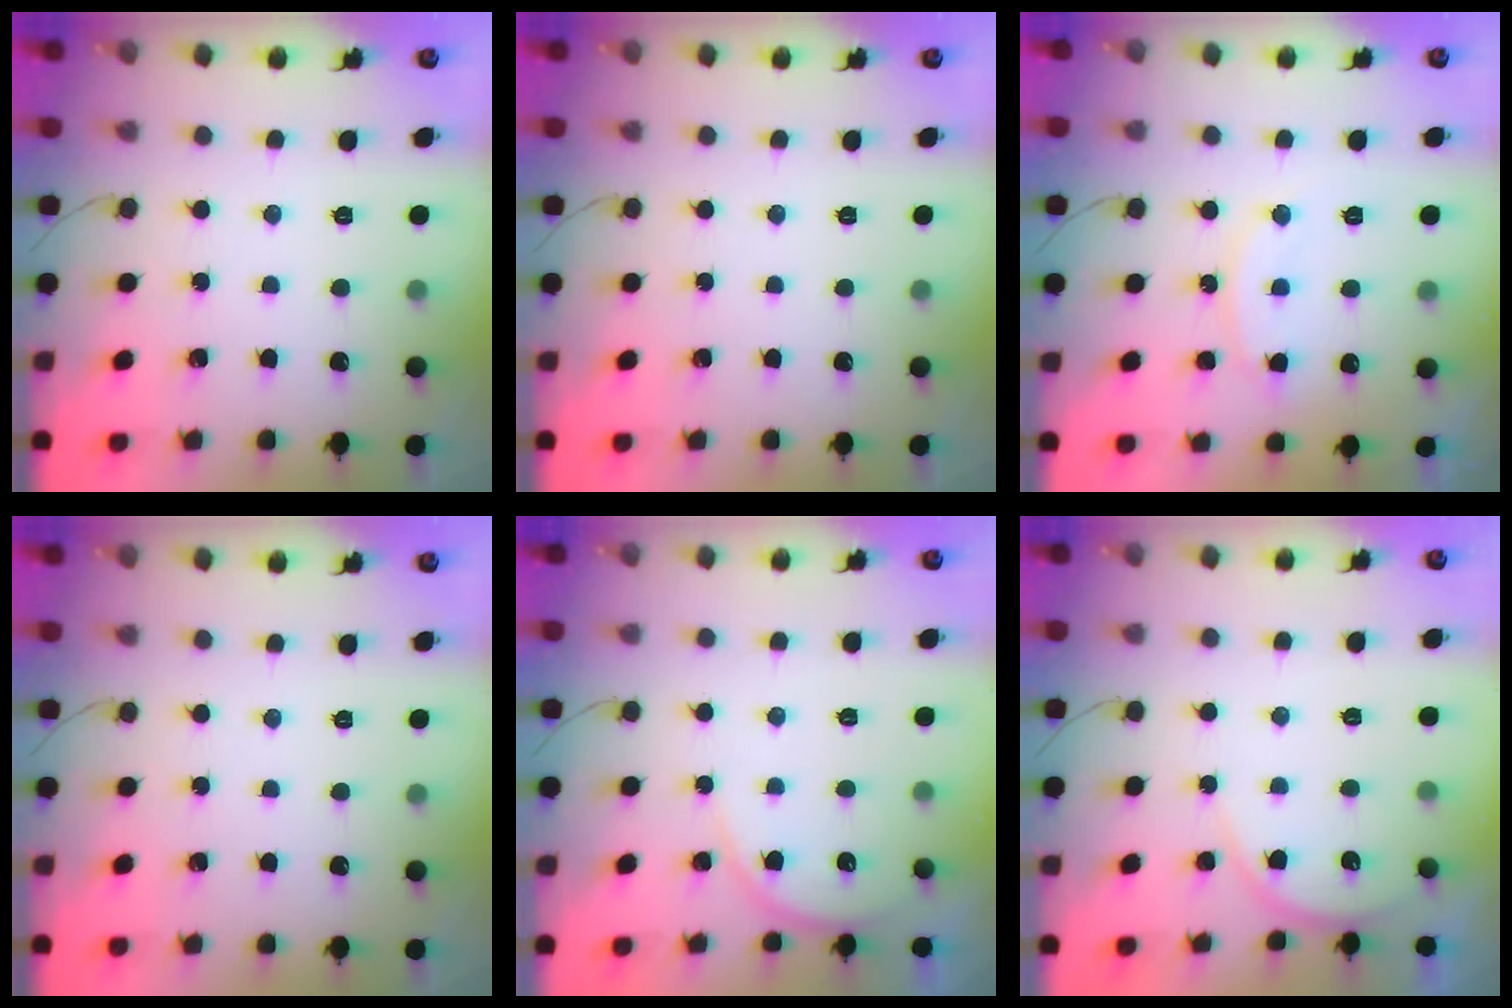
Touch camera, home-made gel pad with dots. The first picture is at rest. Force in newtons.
{"total": 0.0}
{"total": 11.0, "press": 11.0, "slide": 0.8}
{"total": 0.0}
{"total": 5.6, "press": 5.6, "slide": 0.4}
{"total": 4.9, "press": 4.9, "slide": 0.5}